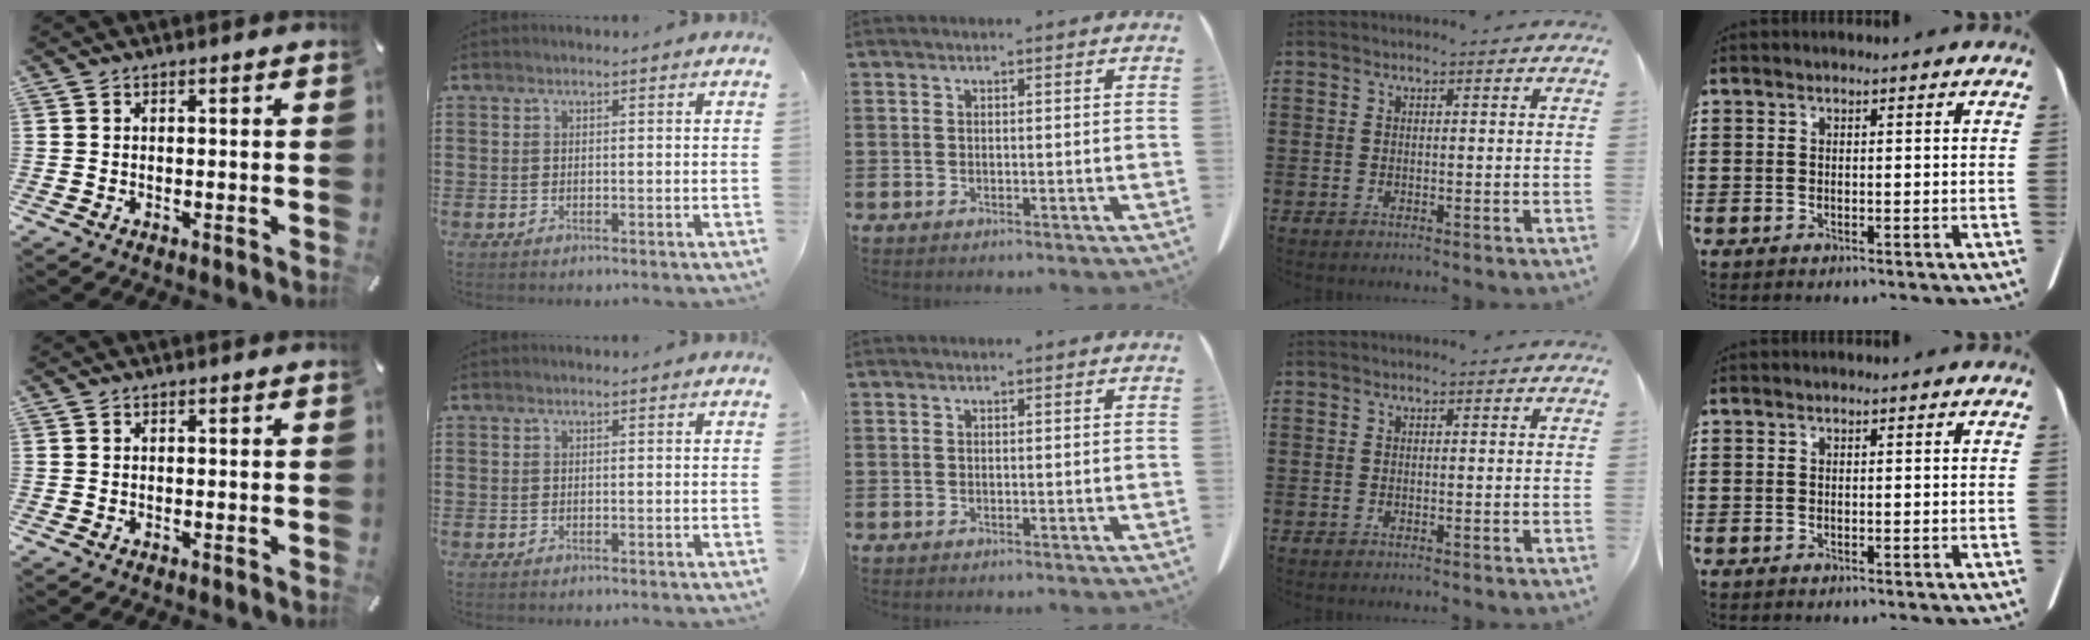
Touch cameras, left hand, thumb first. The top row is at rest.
{}